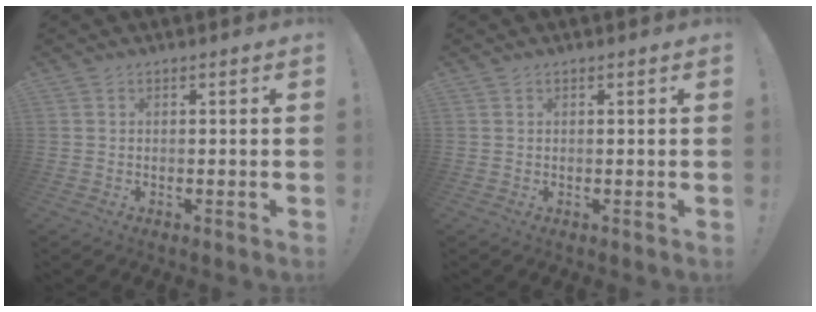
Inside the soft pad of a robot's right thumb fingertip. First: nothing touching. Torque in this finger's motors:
{"motor_torque": [0.05, 0.03, -0.10, 0.07, 0.00]}